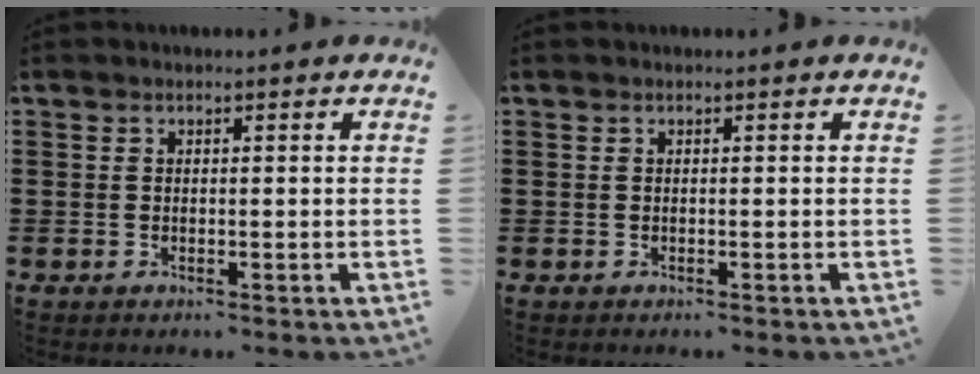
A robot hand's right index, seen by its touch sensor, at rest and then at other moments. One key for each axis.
{"total": 0.0}